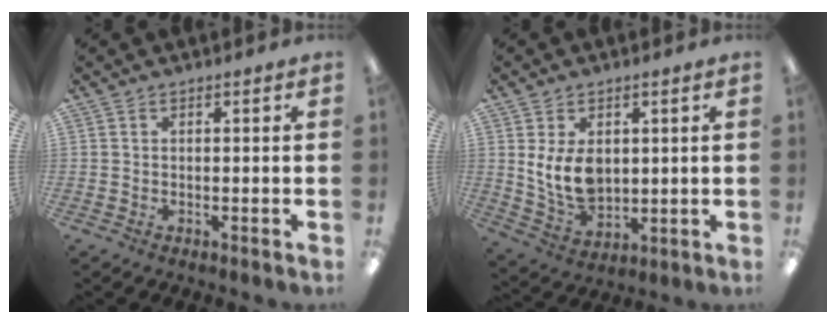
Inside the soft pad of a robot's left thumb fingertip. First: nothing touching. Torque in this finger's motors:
{"motor_torque": [1.37, 1.90, 0.79, -0.81, 0.09]}